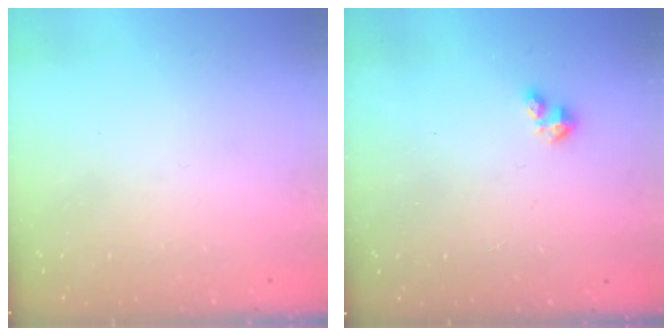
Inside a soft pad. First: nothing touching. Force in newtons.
{"total": 1.6, "press": 1.6, "slide": 0.4}